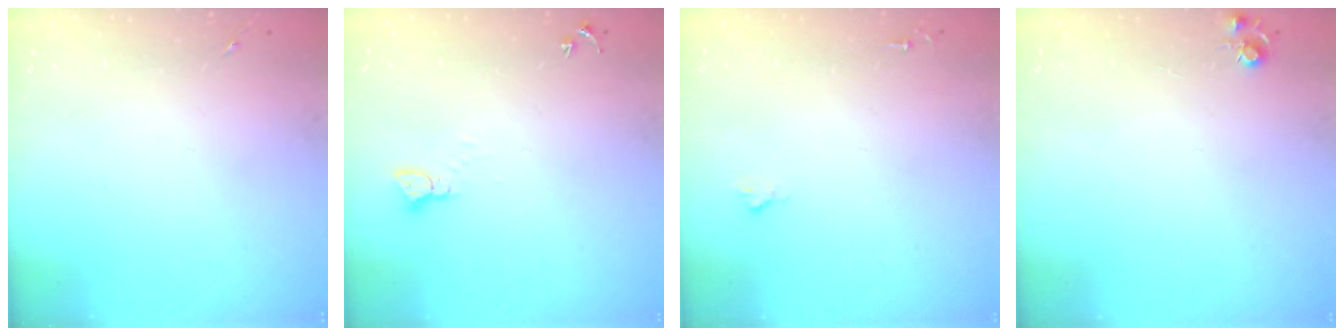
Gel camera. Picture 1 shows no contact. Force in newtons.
{"total": 2.3, "press": 2.3, "slide": 0.3}
{"total": 1.6, "press": 1.6, "slide": 0.2}
{"total": 5.1, "press": 5.0, "slide": 0.5}